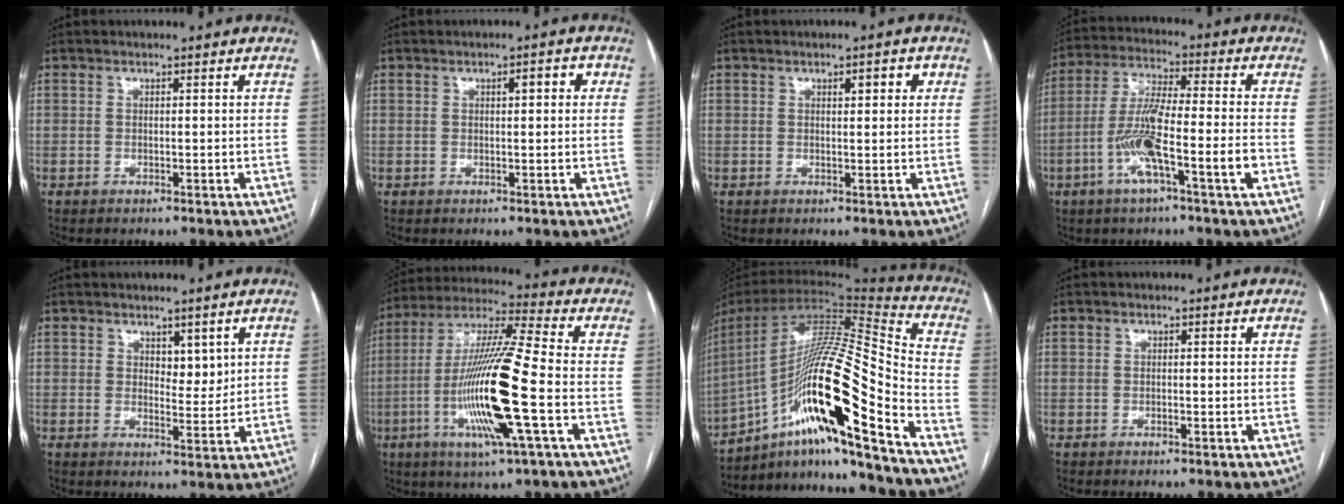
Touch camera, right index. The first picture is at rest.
{"total": 2.5, "force": [0.7, 0.8, 2.3], "torque": [-0.034, 0.010, 0.010]}
{"total": 2.3, "force": [0.9, 0.8, 2.0], "torque": [-0.029, 0.005, 0.013]}
{"total": 11.3, "force": [-4.1, 0.4, 10.5], "torque": [-0.205, 0.002, -0.079]}
{"total": 3.2, "force": [1.7, 1.8, 2.0], "torque": [-0.026, -0.006, 0.032]}
{"total": 18.1, "force": [-4.4, 0.2, 17.6], "torque": [-0.354, -0.012, -0.089]}
{"total": 24.6, "force": [-12.8, 0.7, 21.0], "torque": [-0.375, 0.001, -0.224]}
{"total": 0.0}